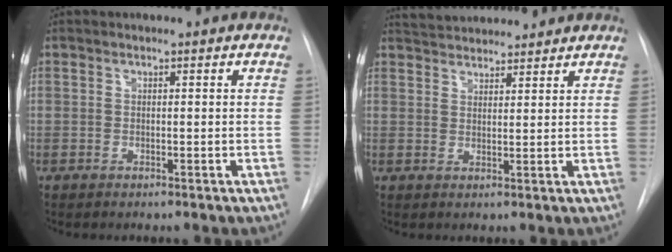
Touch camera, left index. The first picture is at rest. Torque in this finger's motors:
{"motor_torque": [-0.14, -0.75, 0.12, 0.05]}